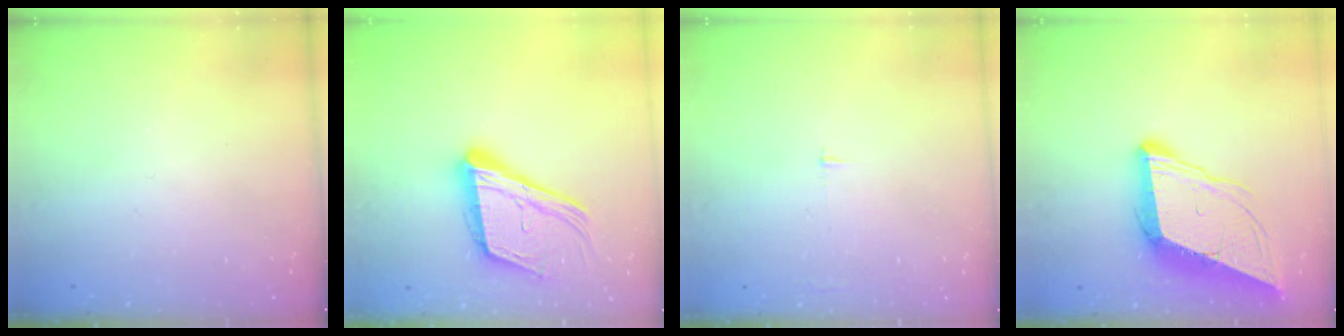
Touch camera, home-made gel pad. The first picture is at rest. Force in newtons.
{"total": 19.3, "press": 18.8, "slide": 4.6}
{"total": 2.5, "press": 2.5, "slide": 0.2}
{"total": 11.1, "press": 10.6, "slide": 3.3}